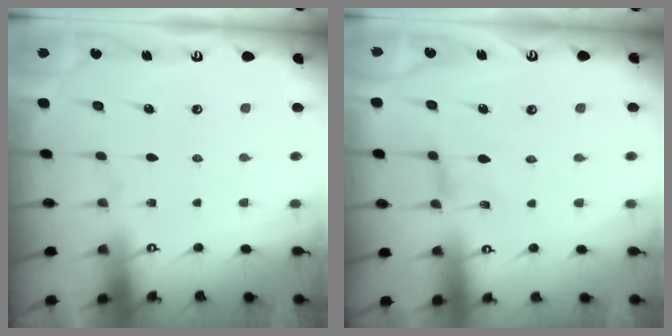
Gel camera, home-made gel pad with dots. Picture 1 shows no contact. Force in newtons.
{"total": 0.9, "press": 0.8, "slide": 0.4}